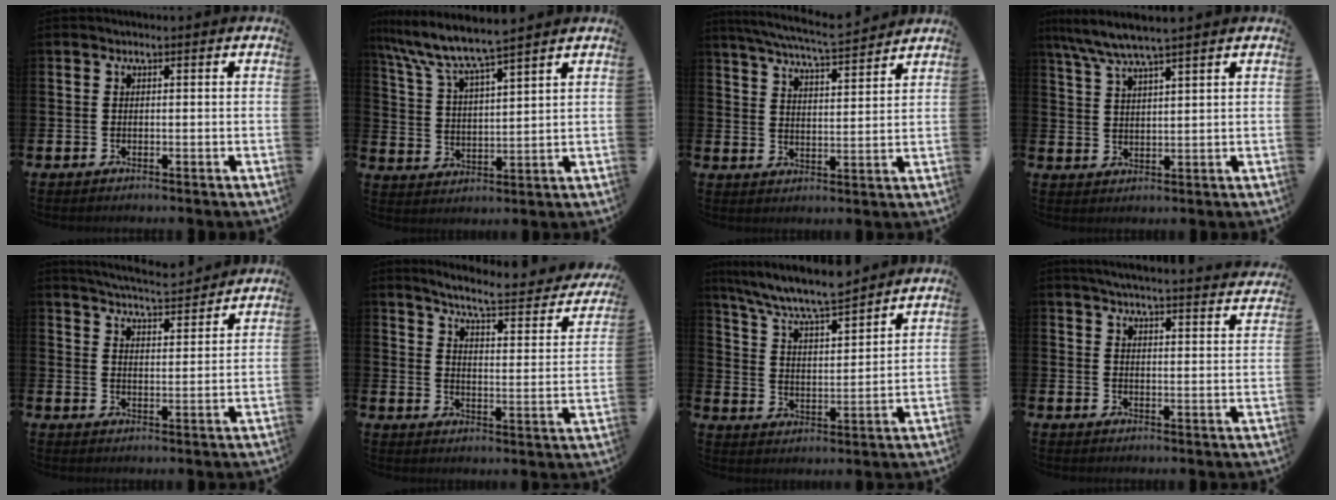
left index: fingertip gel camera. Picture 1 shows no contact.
{"total": 7.6, "force": [7.0, 0.2, 3.0], "torque": [-0.088, -0.039, 0.121]}
{"total": 6.5, "force": [6.3, 0.0, 1.8], "torque": [-0.059, -0.041, 0.111]}
{"total": 5.4, "force": [4.9, 0.0, 2.4], "torque": [-0.065, -0.017, 0.087]}
{"total": 5.7, "force": [5.6, 0.3, 1.0], "torque": [-0.032, -0.037, 0.097]}
{"total": 6.3, "force": [5.7, 0.4, 2.7], "torque": [-0.072, -0.045, 0.088]}
{"total": 8.3, "force": [7.9, 0.6, 2.6], "torque": [-0.084, -0.052, 0.140]}
{"total": 5.0, "force": [4.9, -0.2, 1.0], "torque": [-0.031, -0.037, 0.085]}